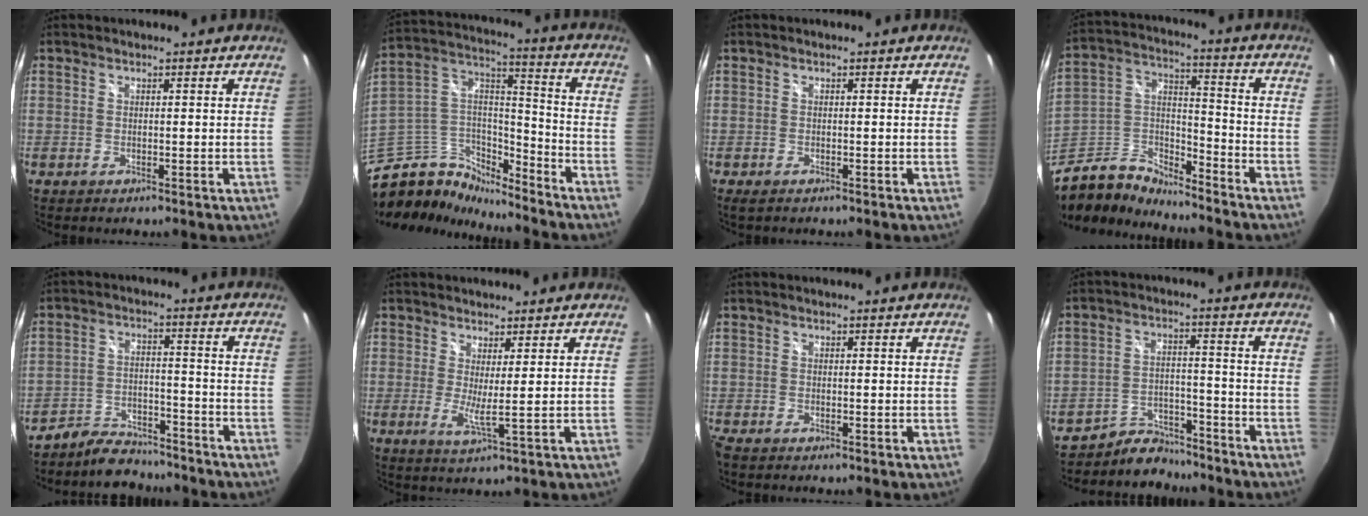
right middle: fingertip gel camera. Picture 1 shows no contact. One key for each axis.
{"total": 16.2, "fx": -13.2, "fy": 6.6, "fz": 6.7, "tx": -0.161, "ty": 0.022, "tz": -0.238}
{"total": 0.6, "fx": -0.4, "fy": 0.3, "fz": 0.3, "tx": -0.008, "ty": -0.004, "tz": -0.009}
{"total": 14.0, "fx": -11.2, "fy": 6.4, "fz": 5.4, "tx": -0.136, "ty": 0.013, "tz": -0.217}
{"total": 9.1, "fx": -8.3, "fy": 3.1, "fz": 1.8, "tx": -0.057, "ty": 0.009, "tz": -0.131}
{"total": 3.5, "fx": 1.3, "fy": -0.5, "fz": 3.2, "tx": -0.057, "ty": -0.010, "tz": 0.018}
{"total": 0.9, "fx": -0.8, "fy": 0.2, "fz": 0.4, "tx": -0.011, "ty": -0.005, "tz": -0.017}
{"total": 8.0, "fx": -7.6, "fy": 2.5, "fz": 0.2, "tx": -0.016, "ty": 0.016, "tz": -0.125}